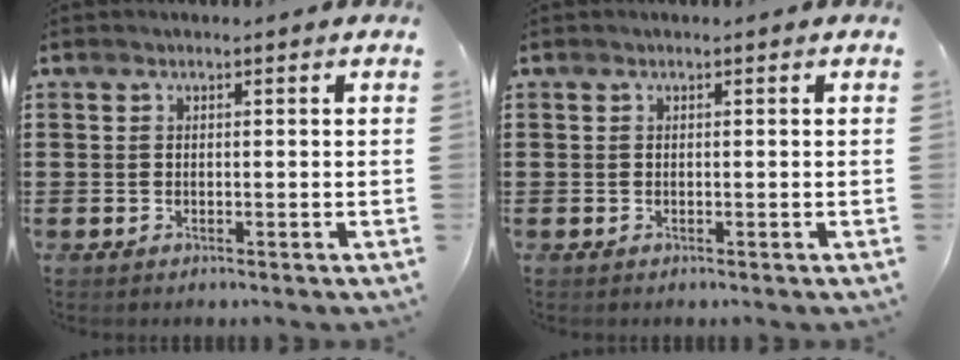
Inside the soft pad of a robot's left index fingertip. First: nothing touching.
{"total": 0.0}